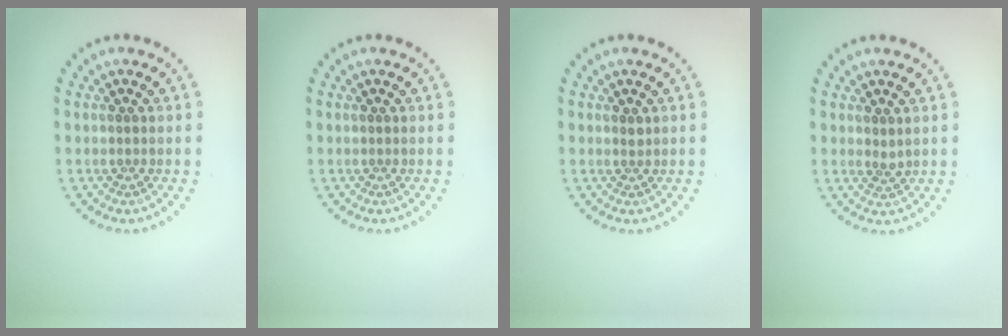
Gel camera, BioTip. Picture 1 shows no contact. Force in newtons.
{"total": 0.0}
{"total": 0.6, "press": 0.4, "slide": 0.4}
{"total": 0.9, "press": 0.6, "slide": 0.6}